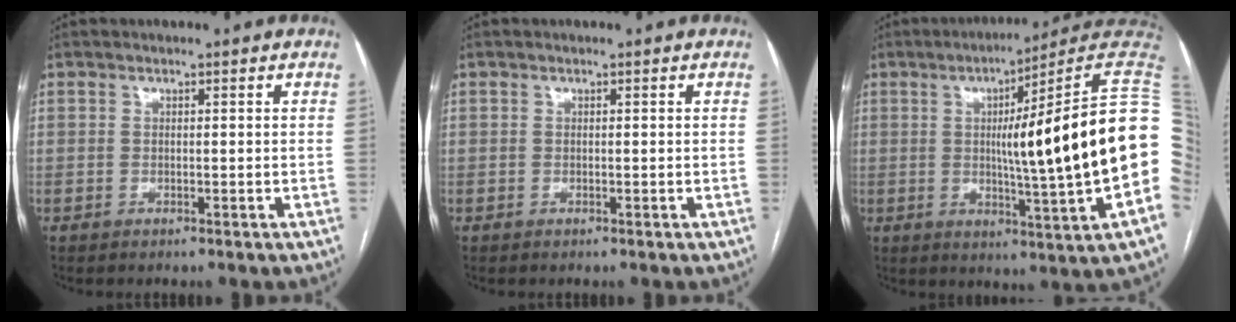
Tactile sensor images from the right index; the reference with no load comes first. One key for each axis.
{"total": 0.0}
{"total": 23.2, "fx": 1.4, "fy": -0.6, "fz": 23.2, "tx": -0.207, "ty": 0.020, "tz": 0.008}